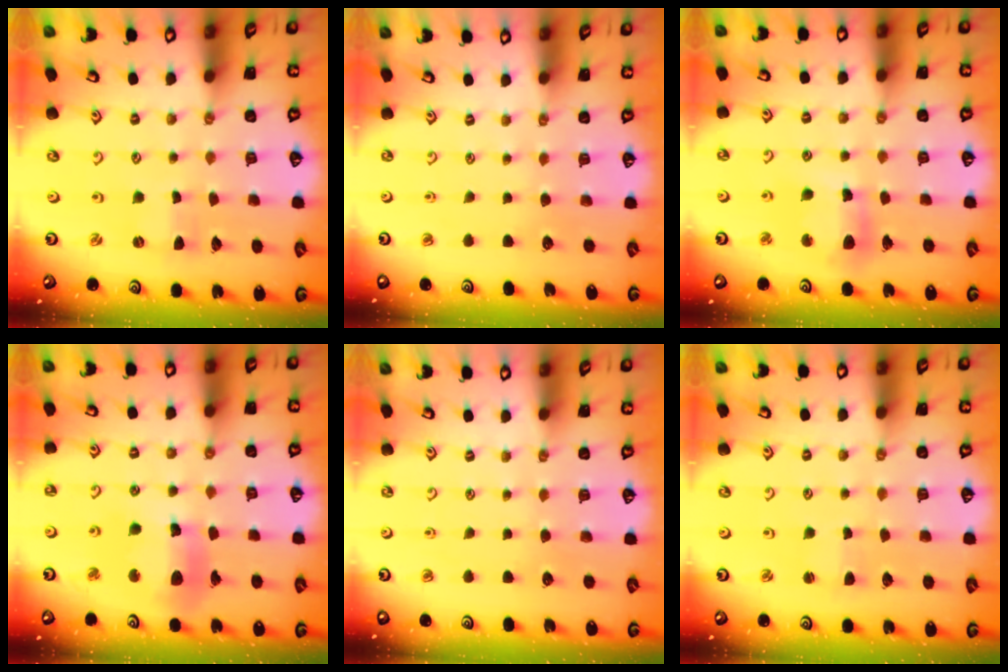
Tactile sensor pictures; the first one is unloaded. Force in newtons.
{"total": 0.0}
{"total": 9.8, "press": 9.7, "slide": 1.0}
{"total": 11.2, "press": 11.1, "slide": 1.5}
{"total": 0.0}
{"total": 1.5, "press": 1.4, "slide": 0.2}